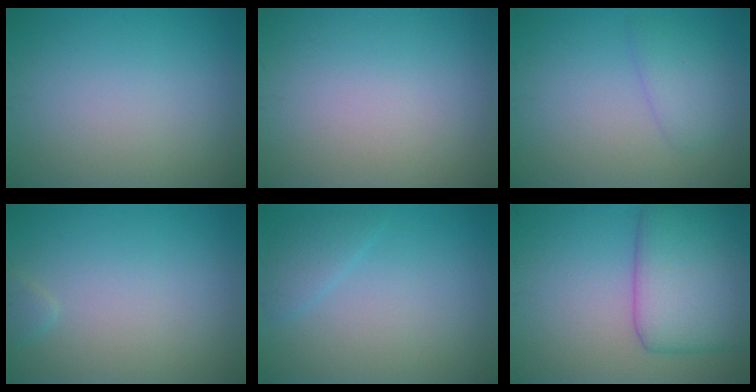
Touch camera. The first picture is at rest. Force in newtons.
{"total": 0.0}
{"total": 2.2, "press": 2.2, "slide": 0.1}
{"total": 0.8, "press": 0.8, "slide": 0.1}
{"total": 1.5, "press": 1.5, "slide": 0.1}
{"total": 8.3, "press": 8.3, "slide": 0.2}